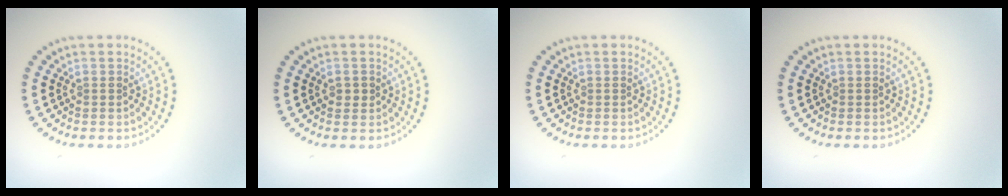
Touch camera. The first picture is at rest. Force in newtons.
{"total": 1.0, "press": 1.0, "slide": 0.1}
{"total": 0.0}
{"total": 0.0}